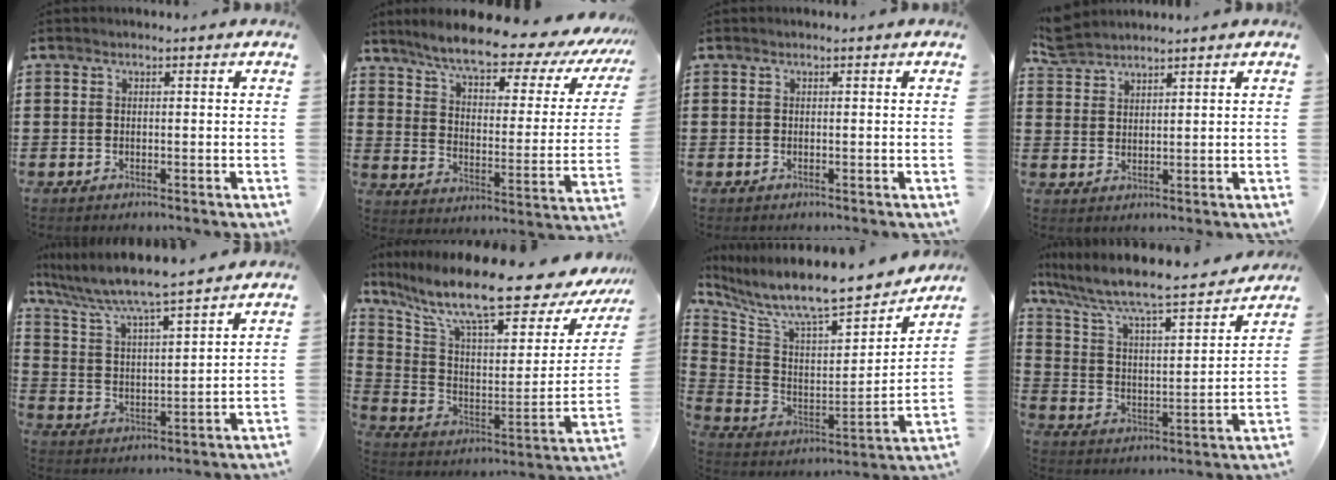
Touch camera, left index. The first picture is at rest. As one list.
[{"total": 8.2, "force": [6.7, 0.6, 4.8], "torque": [-0.111, -0.043, 0.105]}, {"total": 0.0}, {"total": 3.6, "force": [3.5, 0.6, 0.7], "torque": [-0.024, -0.005, 0.068]}, {"total": 6.0, "force": [5.5, -0.2, 2.5], "torque": [-0.075, -0.038, 0.087]}, {"total": 14.4, "force": [10.7, 2.1, 9.4], "torque": [-0.193, -0.076, 0.173]}, {"total": 9.4, "force": [8.3, 1.5, 4.0], "torque": [-0.108, -0.072, 0.139]}, {"total": 6.6, "force": [5.6, 0.9, 3.4], "torque": [-0.095, -0.047, 0.085]}]